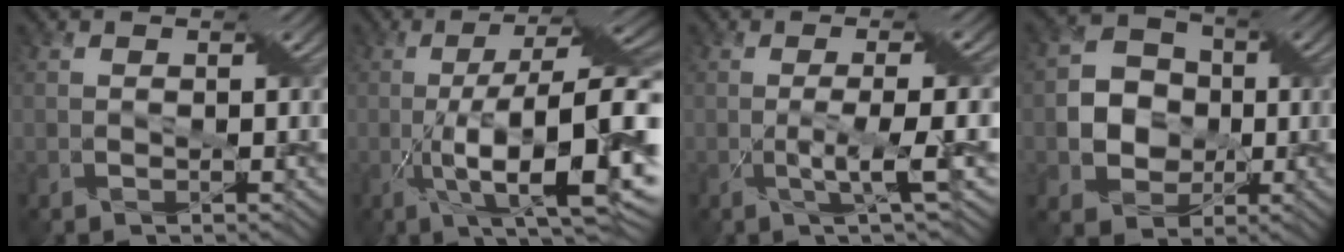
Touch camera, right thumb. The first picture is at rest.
{"total": 15.8, "force": [-3.1, 4.5, 14.8], "torque": [-0.244, -0.002, -0.046]}
{"total": 5.5, "force": [-1.1, 0.6, 5.3], "torque": [-0.092, 0.008, -0.024]}
{"total": 7.2, "force": [-0.5, 6.3, 3.4], "torque": [-0.076, 0.001, -0.027]}